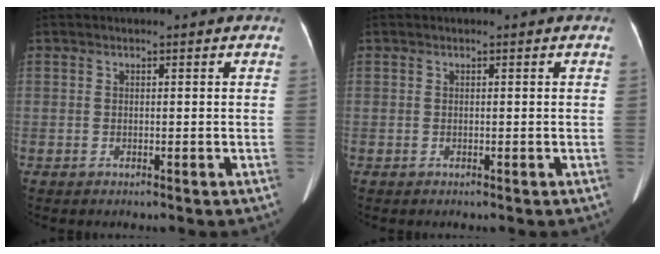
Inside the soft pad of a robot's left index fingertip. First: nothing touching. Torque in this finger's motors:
{"motor_torque": [0.01, 0.01, 0.00, 0.01]}